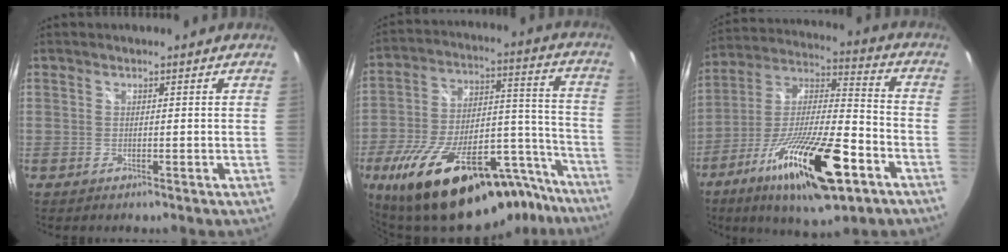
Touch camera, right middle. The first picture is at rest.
{"total": 30.0, "force": [-22.0, 11.0, 17.3], "torque": [-0.272, 0.008, -0.312]}
{"total": 22.7, "force": [-11.6, 5.8, 18.6], "torque": [-0.337, -0.035, -0.200]}